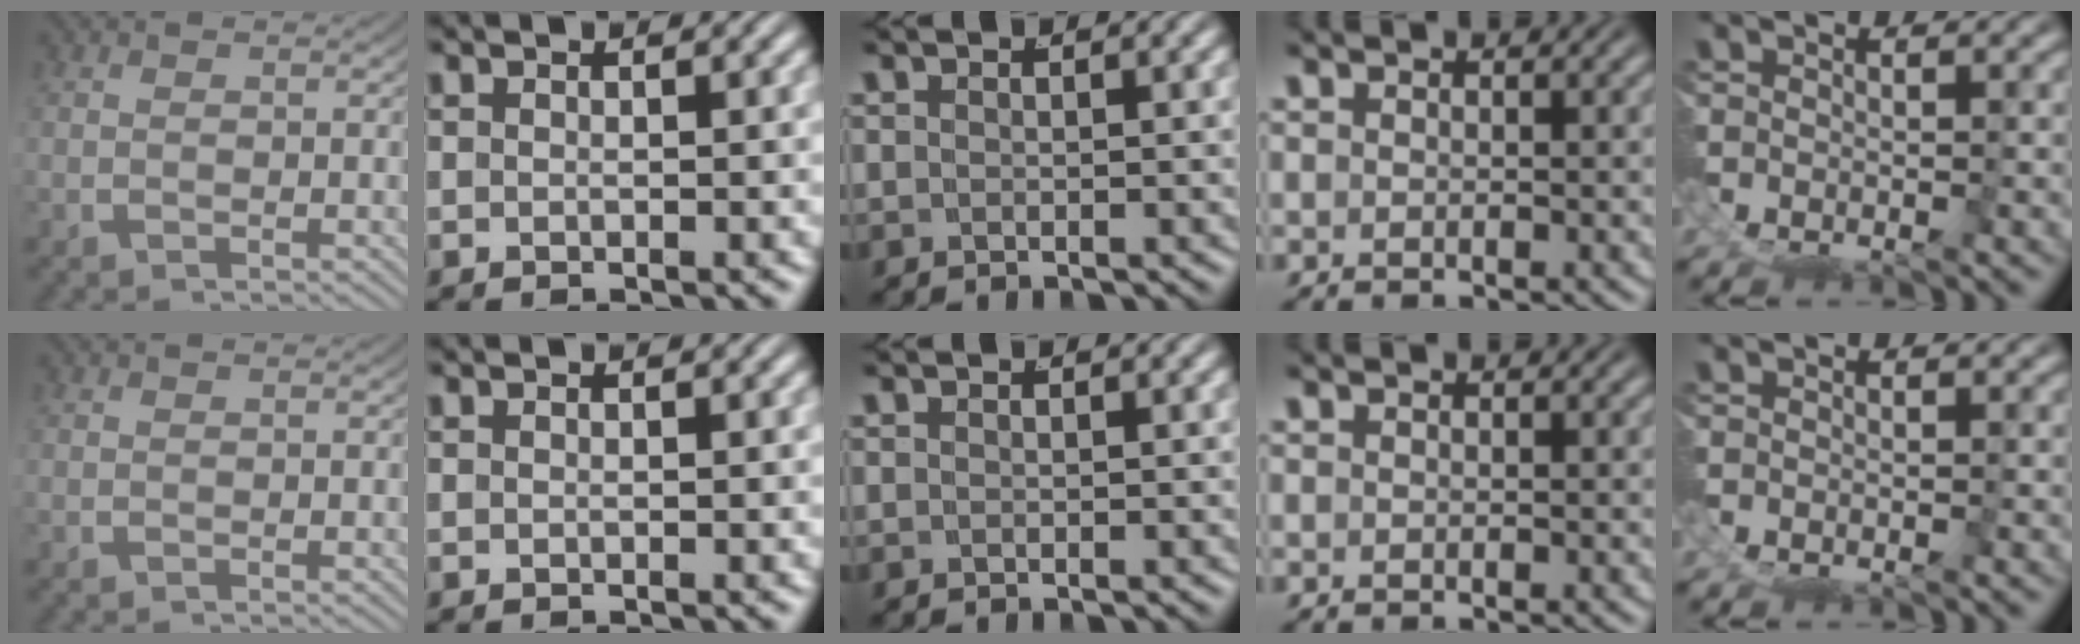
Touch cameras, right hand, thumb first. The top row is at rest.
{"middle": {"total": 1.2, "force": [-0.2, -1.1, -0.3], "torque": [0.016, -0.010, 0.008]}}